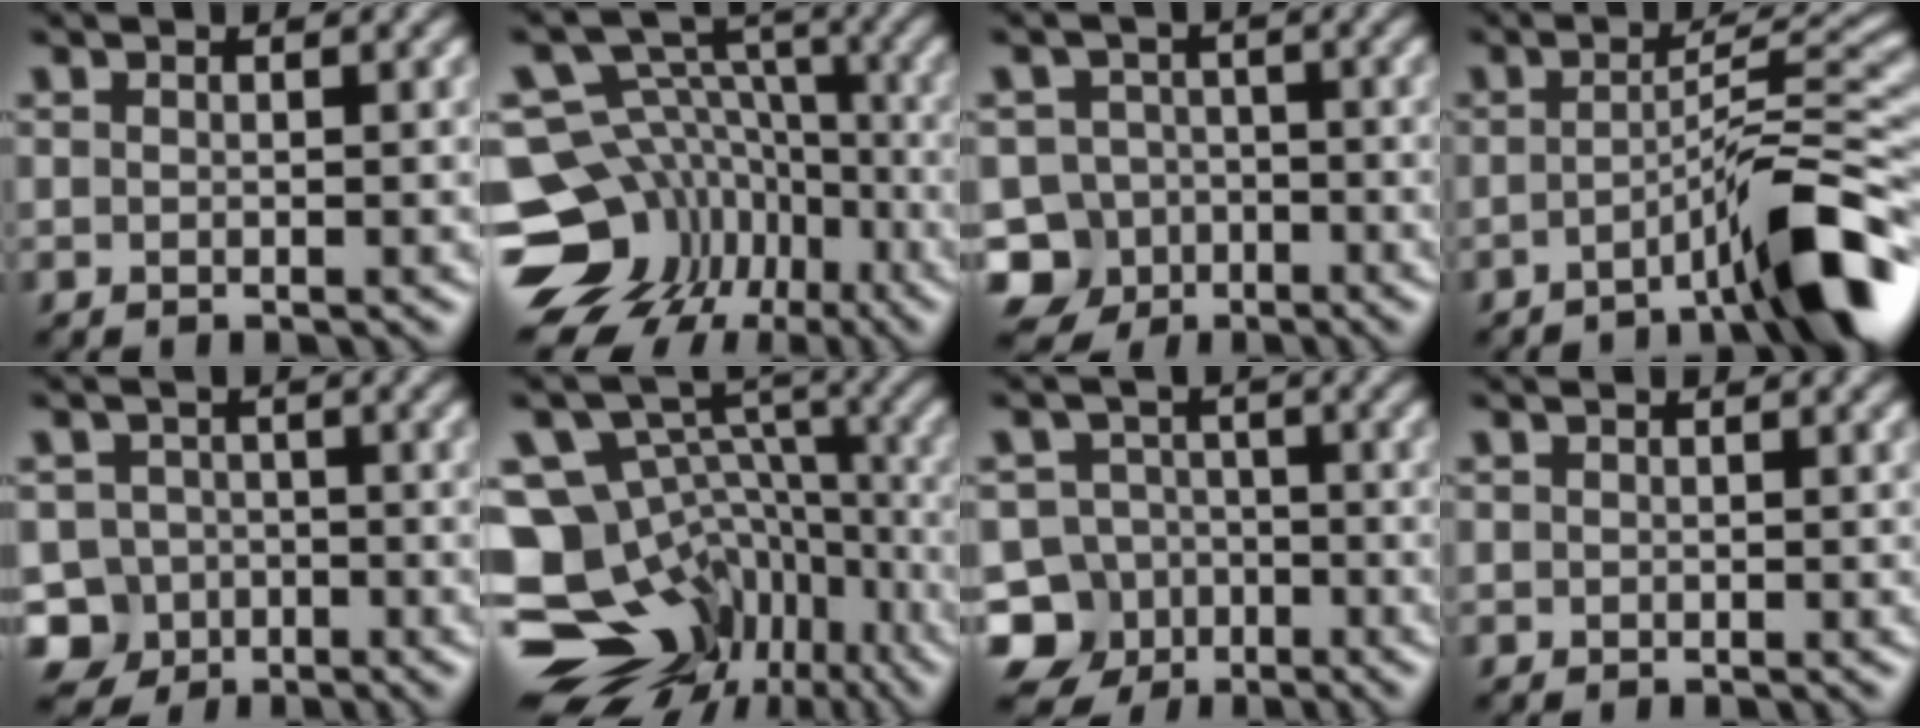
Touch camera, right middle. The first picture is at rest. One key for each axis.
{"total": 13.5, "fx": -6.8, "fy": 10.7, "fz": 4.8, "tx": -0.106, "ty": 0.001, "tz": -0.103}
{"total": 7.9, "fx": -4.8, "fy": 6.1, "fz": 1.5, "tx": -0.011, "ty": -0.016, "tz": -0.103}
{"total": 7.0, "fx": -3.5, "fy": 0.7, "fz": 6.0, "tx": -0.082, "ty": 0.019, "tz": -0.066}
{"total": 6.5, "fx": -3.8, "fy": 5.1, "fz": 1.3, "tx": -0.004, "ty": -0.009, "tz": -0.080}
{"total": 16.5, "fx": -7.7, "fy": 12.6, "fz": 7.5, "tx": -0.153, "ty": -0.005, "tz": -0.091}
{"total": 10.2, "fx": -6.0, "fy": 8.0, "fz": 1.7, "tx": -0.024, "ty": -0.029, "tz": -0.128}
{"total": 0.0}